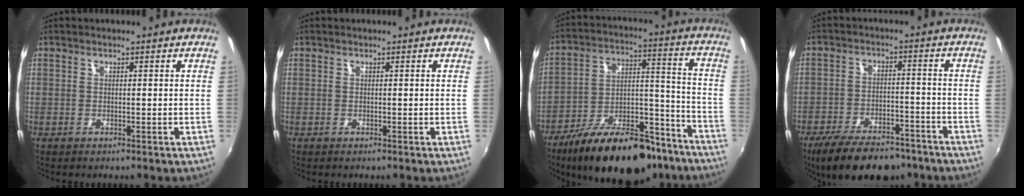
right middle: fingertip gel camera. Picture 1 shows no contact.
{"total": 0.0}
{"total": 24.1, "force": [-18.0, 9.1, 13.2], "torque": [-0.218, 0.008, -0.264]}
{"total": 13.7, "force": [-10.5, 5.5, 6.9], "torque": [-0.147, -0.015, -0.161]}